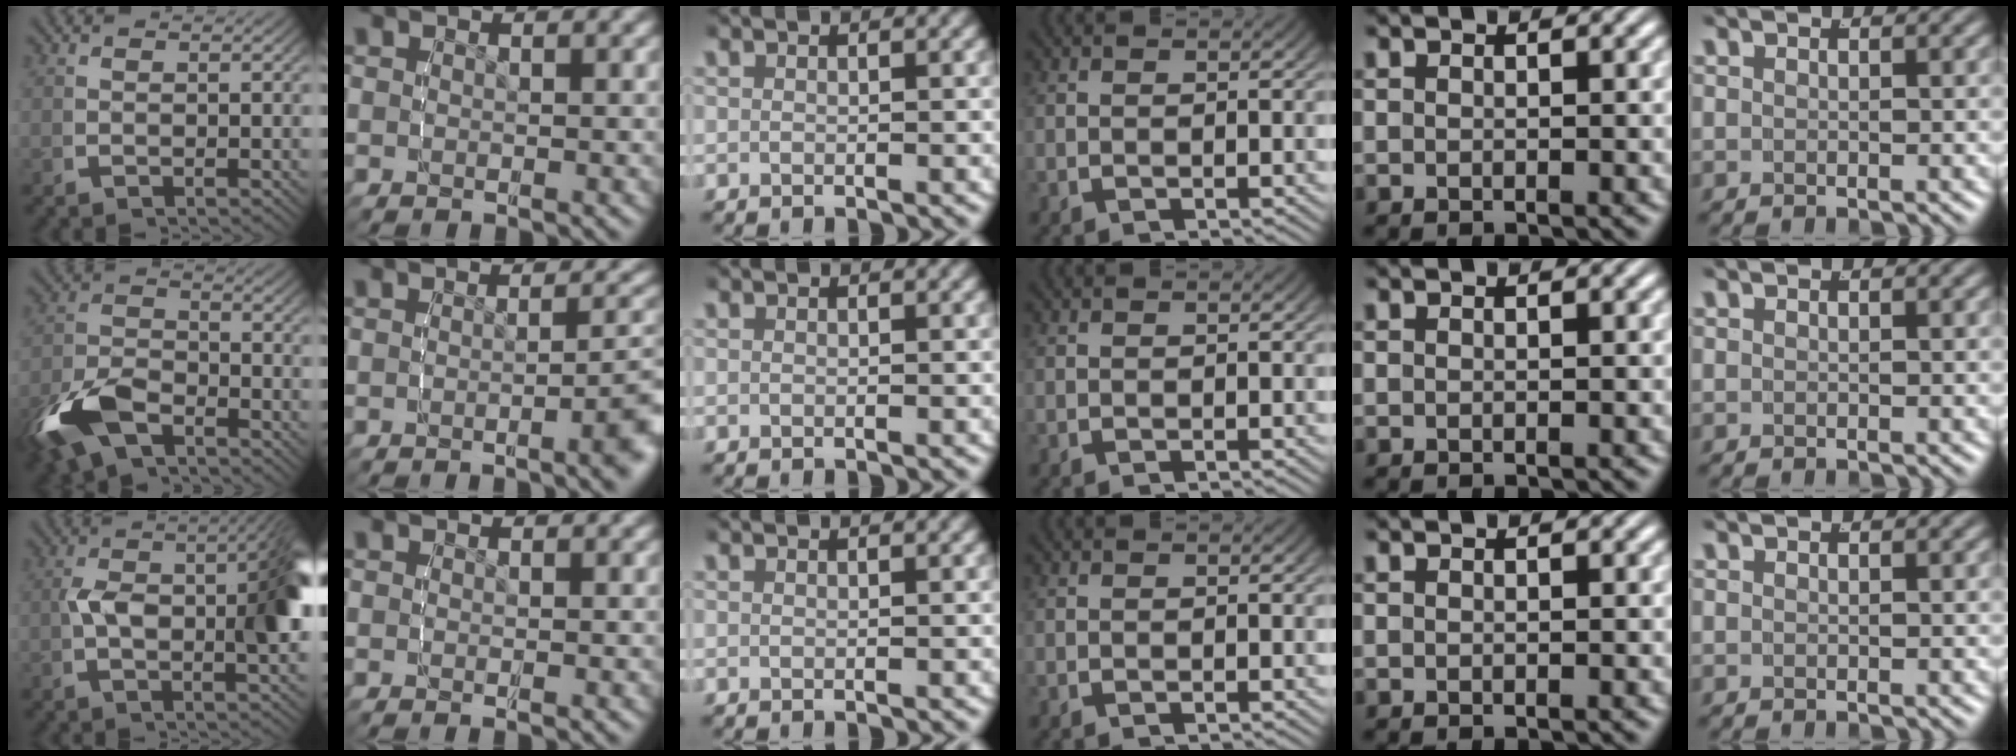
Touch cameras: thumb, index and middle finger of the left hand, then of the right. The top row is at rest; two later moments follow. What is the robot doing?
{"motion": "lift_and_place", "object": "glasses"}